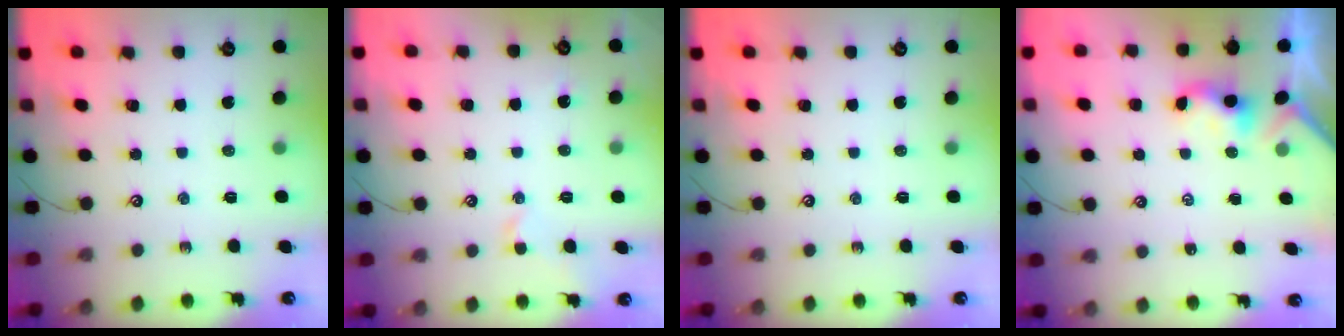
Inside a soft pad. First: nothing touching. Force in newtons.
{"total": 0.9, "press": 0.8, "slide": 0.3}
{"total": 0.0}
{"total": 0.0}